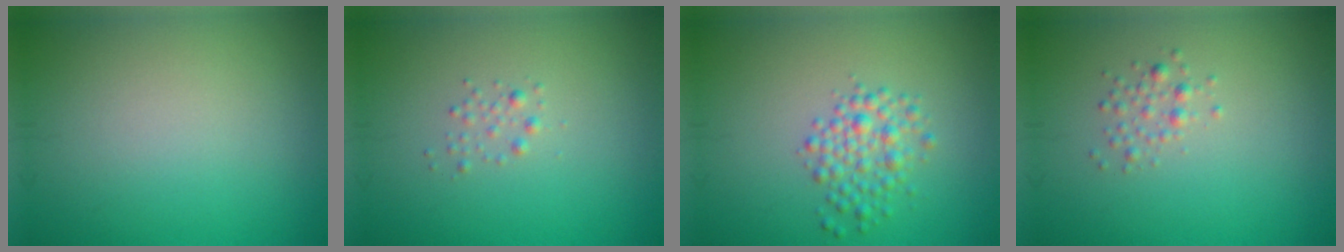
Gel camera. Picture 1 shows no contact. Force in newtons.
{"total": 0.8, "press": 0.8, "slide": 0.1}
{"total": 2.7, "press": 2.7, "slide": 0.1}
{"total": 1.2, "press": 1.2, "slide": 0.1}